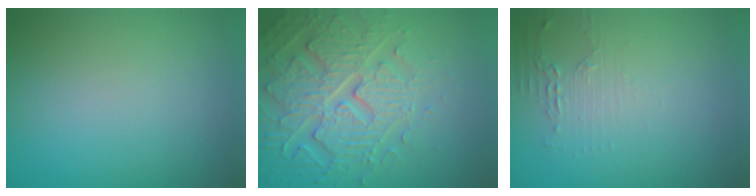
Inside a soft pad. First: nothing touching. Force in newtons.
{"total": 5.5, "press": 5.3, "slide": 1.4}
{"total": 1.5, "press": 1.5, "slide": 0.4}